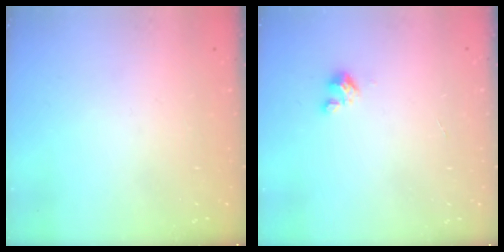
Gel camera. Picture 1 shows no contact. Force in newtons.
{"total": 2.9, "press": 2.9, "slide": 0.2}